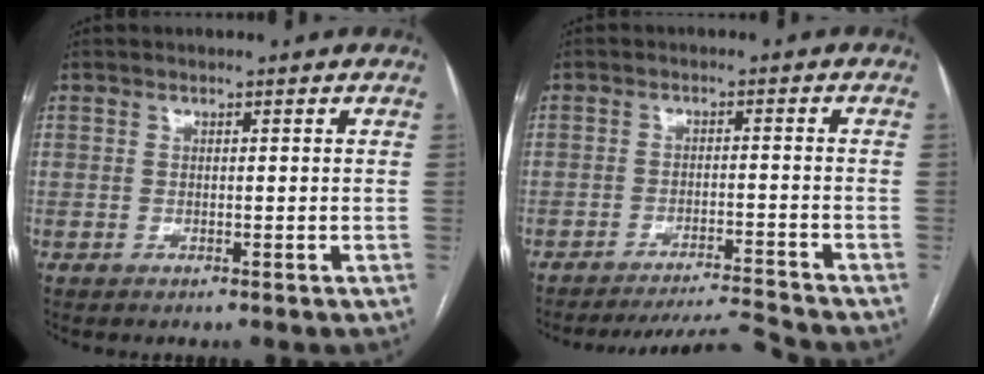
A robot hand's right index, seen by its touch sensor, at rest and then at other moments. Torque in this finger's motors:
{"motor_torque": [-0.33, -0.60, 0.14, 0.03]}